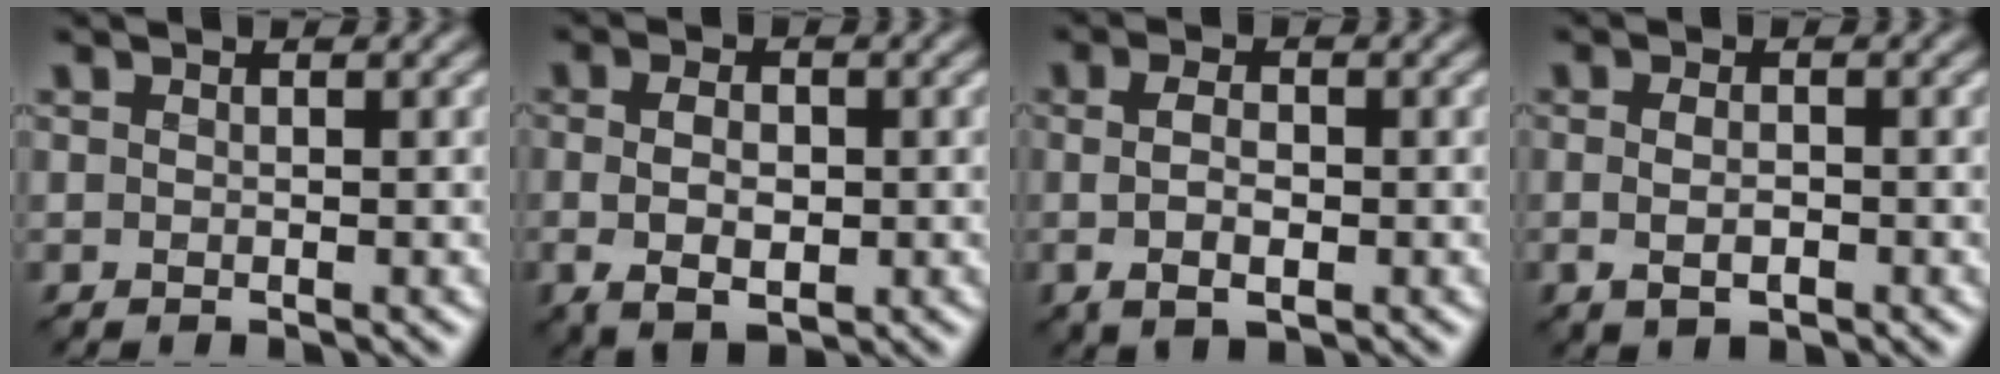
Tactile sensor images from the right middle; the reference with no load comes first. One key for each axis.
{"total": 3.6, "fx": -0.3, "fy": 2.1, "fz": 2.9, "tx": -0.052, "ty": -0.001, "tz": -0.002}
{"total": 2.7, "fx": -0.3, "fy": 1.3, "fz": 2.4, "tx": -0.051, "ty": -0.001, "tz": -0.002}
{"total": 1.7, "fx": -0.4, "fy": 0.9, "fz": 1.4, "tx": -0.026, "ty": -0.003, "tz": -0.007}